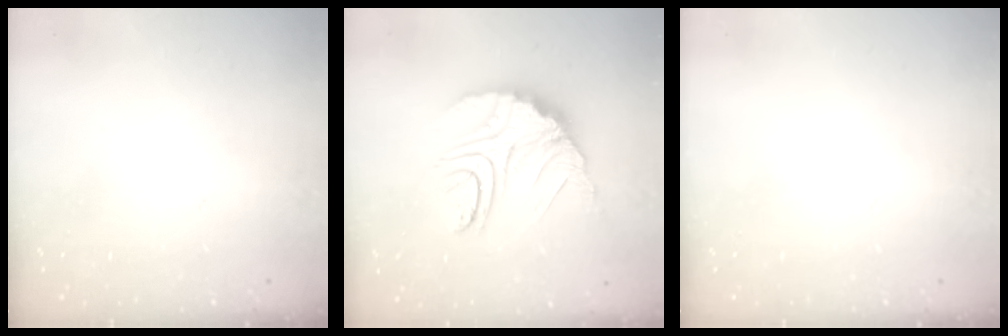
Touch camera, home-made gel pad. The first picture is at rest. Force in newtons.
{"total": 14.7, "press": 14.7, "slide": 1.1}
{"total": 0.0}